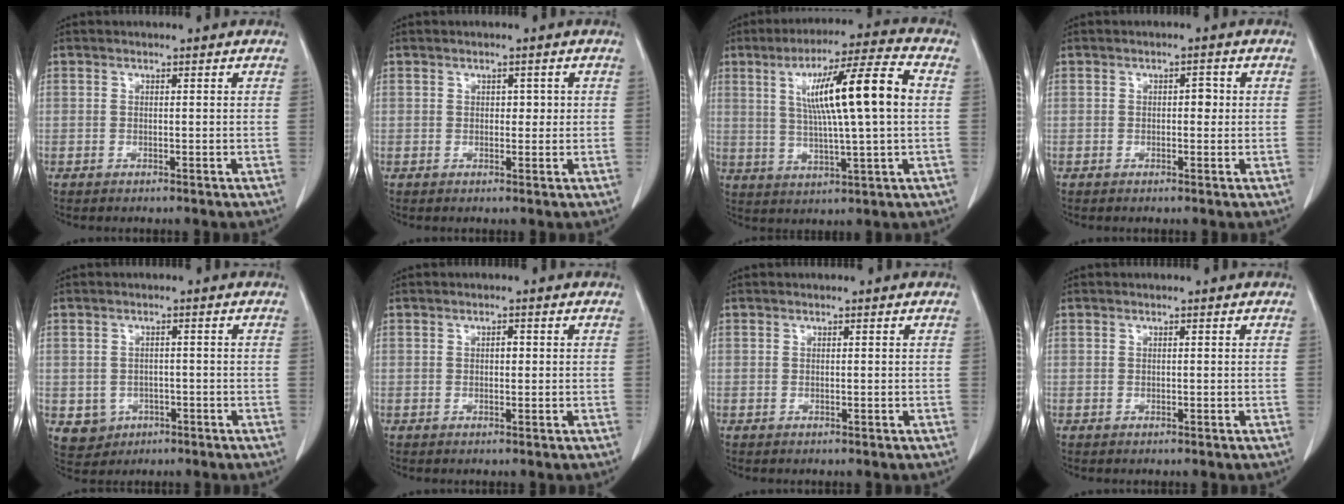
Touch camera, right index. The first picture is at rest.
{"total": 2.5, "force": [0.4, 1.6, 1.9], "torque": [-0.038, 0.011, 0.010]}
{"total": 15.2, "force": [2.6, 1.0, 15.0], "torque": [-0.252, 0.019, 0.044]}
{"total": 2.2, "force": [0.1, 1.2, 1.8], "torque": [-0.029, 0.015, 0.002]}
{"total": 5.4, "force": [-1.8, 4.8, 1.4], "torque": [-0.022, 0.007, -0.014]}
{"total": 1.6, "force": [0.1, 0.9, 1.3], "torque": [-0.024, 0.003, 0.002]}
{"total": 0.0}
{"total": 0.0}